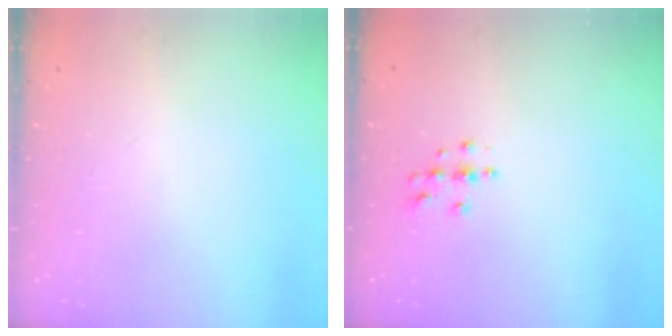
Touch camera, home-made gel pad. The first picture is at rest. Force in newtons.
{"total": 3.6, "press": 3.6, "slide": 0.4}